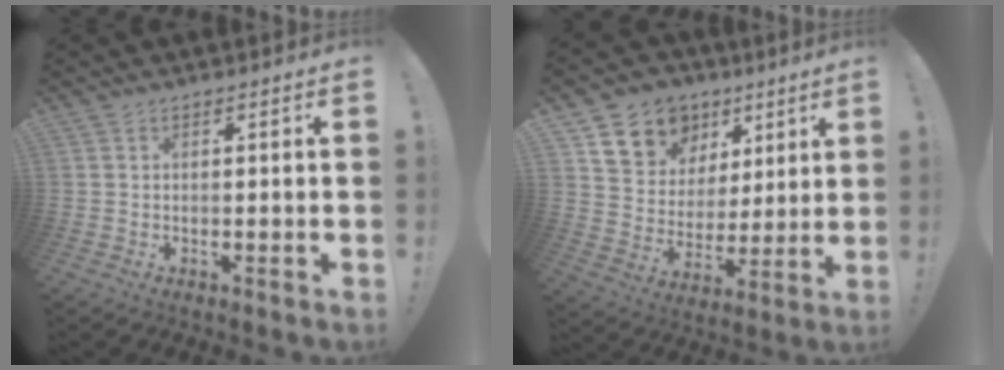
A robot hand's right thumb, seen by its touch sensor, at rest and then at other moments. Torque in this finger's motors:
{"motor_torque": [1.48, 1.64, 0.14, 0.07, 0.01]}